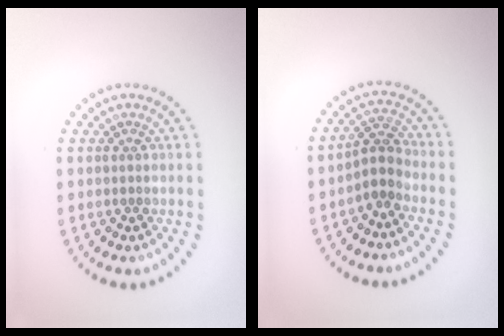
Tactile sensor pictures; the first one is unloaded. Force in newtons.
{"total": 2.5, "press": 2.0, "slide": 1.6}